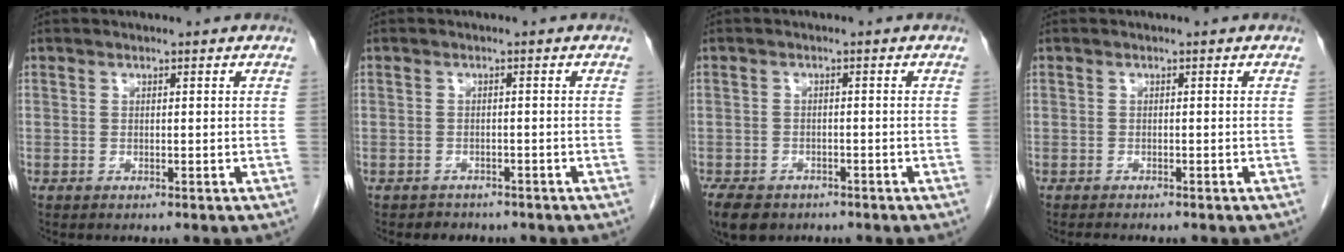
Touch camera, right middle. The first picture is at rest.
{"total": 2.3, "force": [-2.0, 1.2, 0.1], "torque": [-0.016, 0.001, -0.028]}
{"total": 8.1, "force": [-5.5, 4.8, 3.5], "torque": [-0.072, -0.008, -0.081]}
{"total": 2.9, "force": [-2.5, 0.5, 1.4], "torque": [-0.020, -0.005, -0.028]}